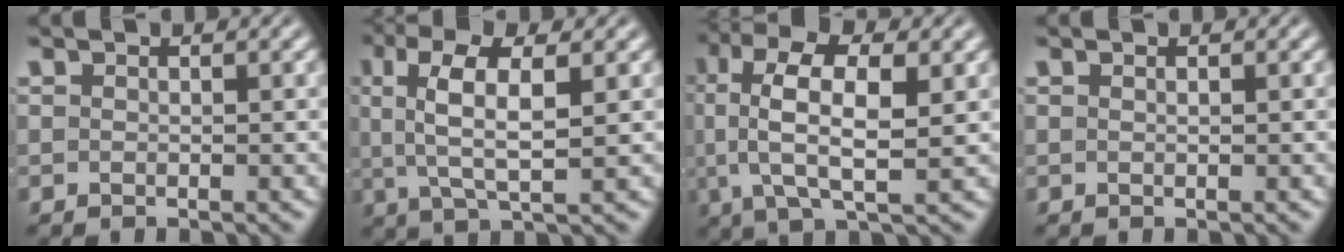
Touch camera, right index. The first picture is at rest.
{"total": 5.0, "force": [1.1, 1.3, 4.7], "torque": [-0.090, 0.000, 0.025]}
{"total": 7.5, "force": [1.5, 3.3, 6.6], "torque": [-0.132, -0.007, 0.022]}
{"total": 0.6, "force": [0.2, -0.5, 0.2], "torque": [0.000, -0.002, 0.005]}